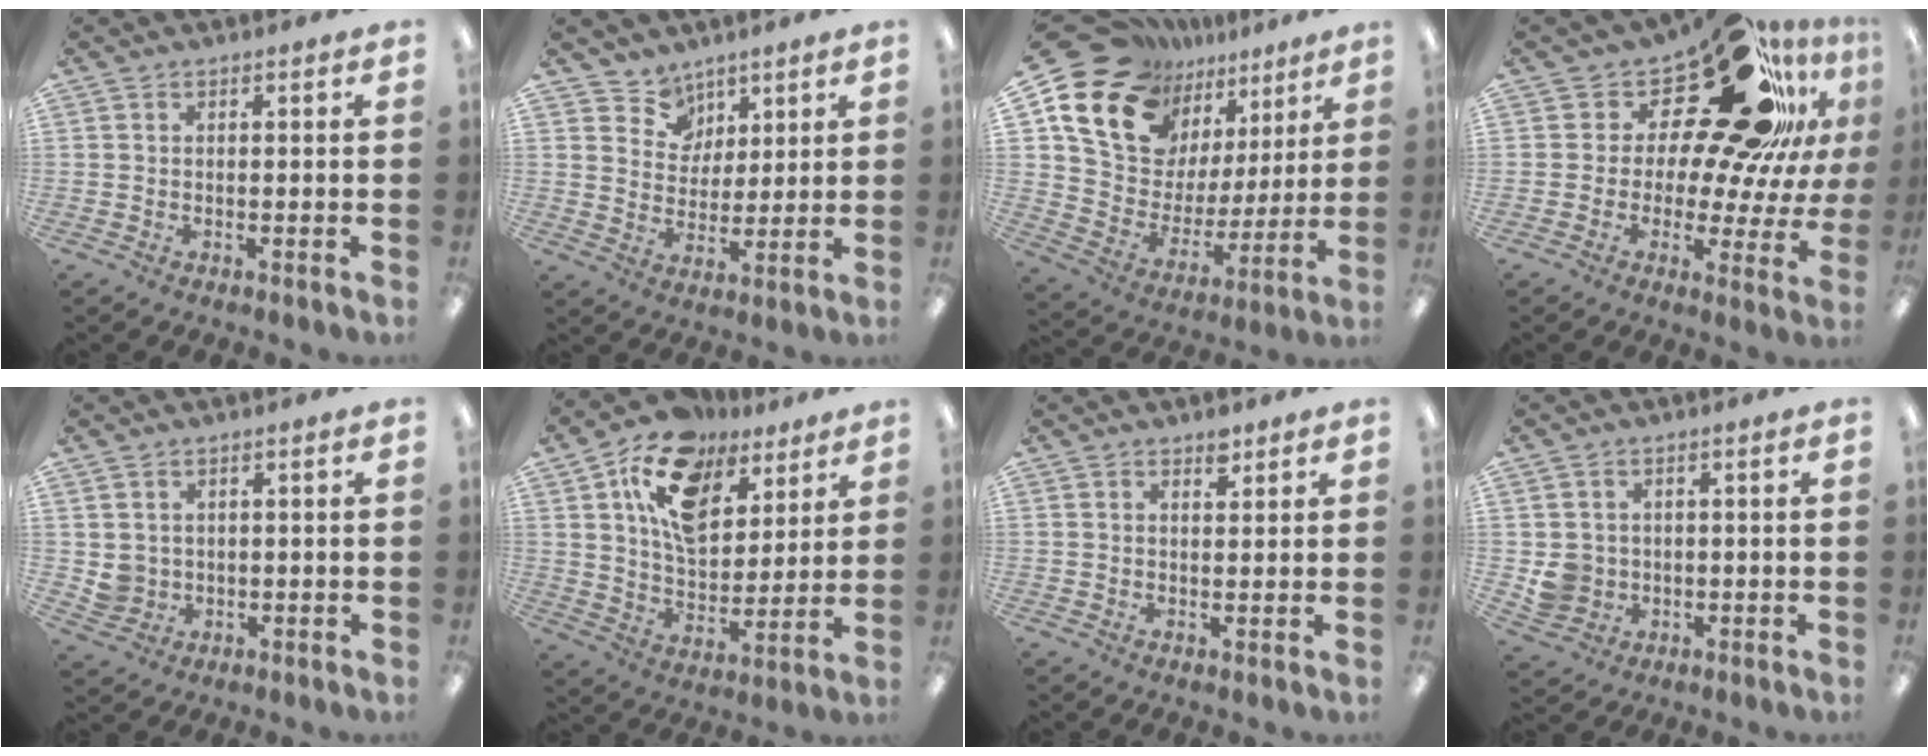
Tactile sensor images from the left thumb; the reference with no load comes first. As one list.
[{"total": 7.7, "force": [5.4, 5.5, -0.3], "torque": [-0.008, -0.042, 0.102]}, {"total": 18.2, "force": [12.7, 11.5, 6.3], "torque": [-0.137, -0.087, 0.244]}, {"total": 24.5, "force": [15.3, 10.4, 16.1], "torque": [-0.239, -0.101, 0.250]}, {"total": 3.7, "force": [1.3, 3.4, 0.8], "torque": [-0.023, 0.003, 0.027]}, {"total": 16.3, "force": [9.5, 10.0, 8.8], "torque": [-0.154, -0.034, 0.175]}, {"total": 3.0, "force": [2.2, 1.3, 1.6], "torque": [-0.010, -0.009, 0.035]}, {"total": 5.1, "force": [0.4, 4.9, 1.1], "torque": [-0.030, 0.009, 0.013]}]